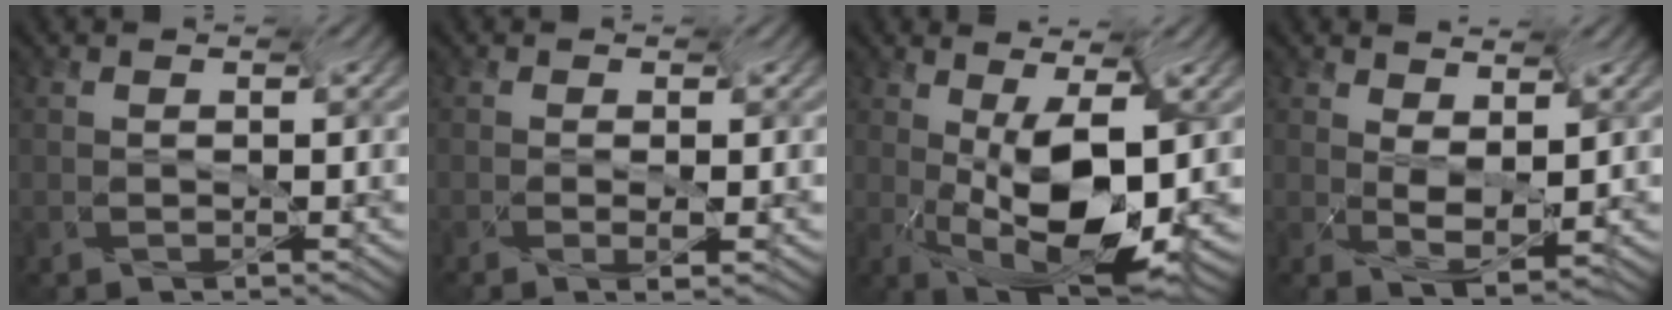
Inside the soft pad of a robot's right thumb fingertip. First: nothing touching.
{"total": 1.2, "force": [-0.9, 0.1, 0.8], "torque": [-0.030, 0.008, -0.020]}
{"total": 11.4, "force": [-3.1, 4.9, 9.8], "torque": [-0.176, 0.008, -0.038]}
{"total": 4.1, "force": [-0.2, 2.0, 3.6], "torque": [-0.088, 0.009, 0.005]}